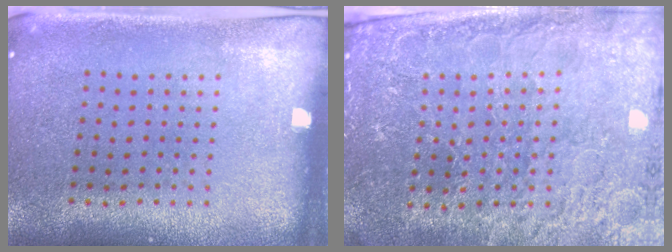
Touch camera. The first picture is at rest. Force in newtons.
{"total": 3.7, "press": 3.6, "slide": 1.0}